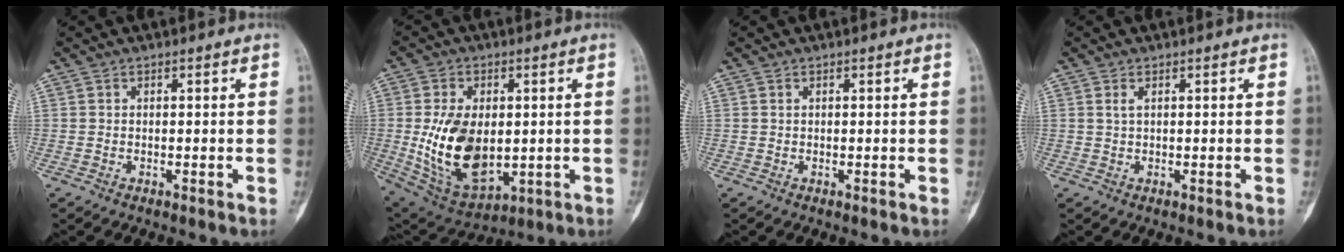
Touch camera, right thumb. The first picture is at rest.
{"total": 16.1, "force": [-0.8, 9.7, 12.9], "torque": [-0.217, -0.007, 0.013]}
{"total": 0.0}
{"total": 0.9, "force": [0.4, 0.4, 0.7], "torque": [-0.017, 0.005, 0.009]}